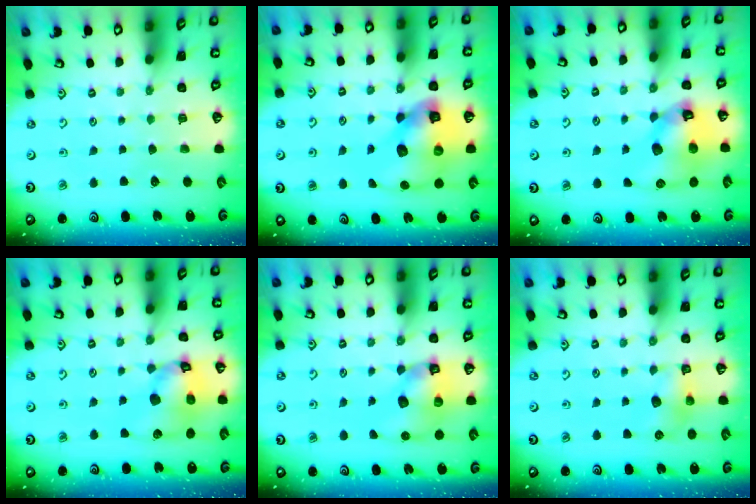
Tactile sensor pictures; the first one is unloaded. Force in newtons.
{"total": 14.9, "press": 14.7, "slide": 1.9}
{"total": 12.9, "press": 12.8, "slide": 1.8}
{"total": 14.4, "press": 14.3, "slide": 1.8}
{"total": 9.3, "press": 9.2, "slide": 1.4}
{"total": 6.6, "press": 6.6, "slide": 0.6}